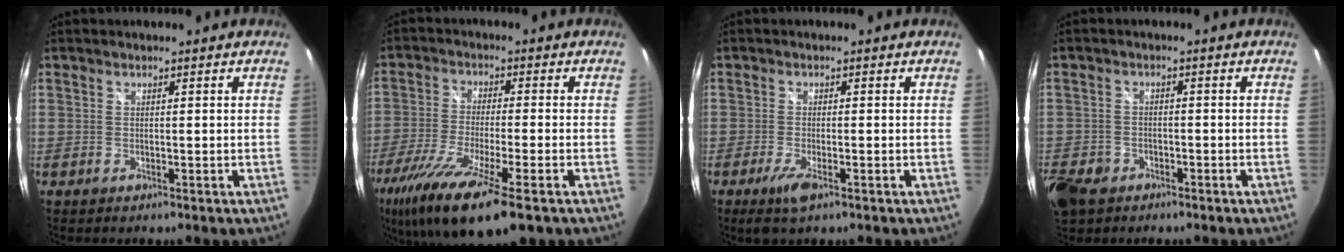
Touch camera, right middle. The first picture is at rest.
{"total": 16.8, "force": [-10.2, 3.1, 13.0], "torque": [-0.260, -0.064, -0.182]}
{"total": 3.8, "force": [-2.2, 0.8, 3.0], "torque": [-0.067, -0.012, -0.042]}
{"total": 9.0, "force": [-5.2, 6.3, 3.8], "torque": [-0.125, -0.013, -0.093]}